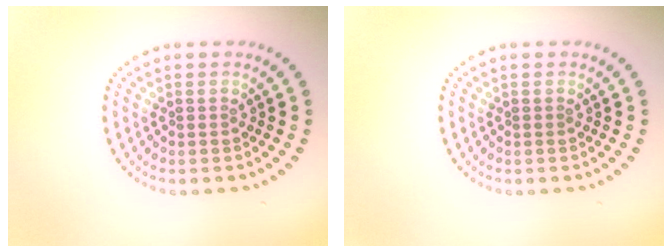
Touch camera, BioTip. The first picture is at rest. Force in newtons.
{"total": 0.0}